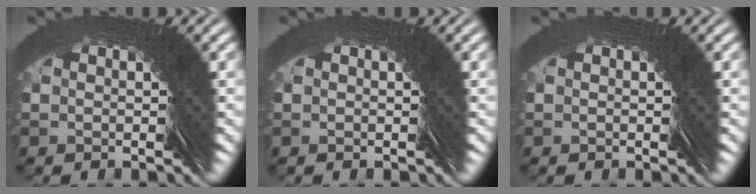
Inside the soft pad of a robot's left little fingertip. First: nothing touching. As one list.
[{"total": 0.0}, {"total": 0.0}]